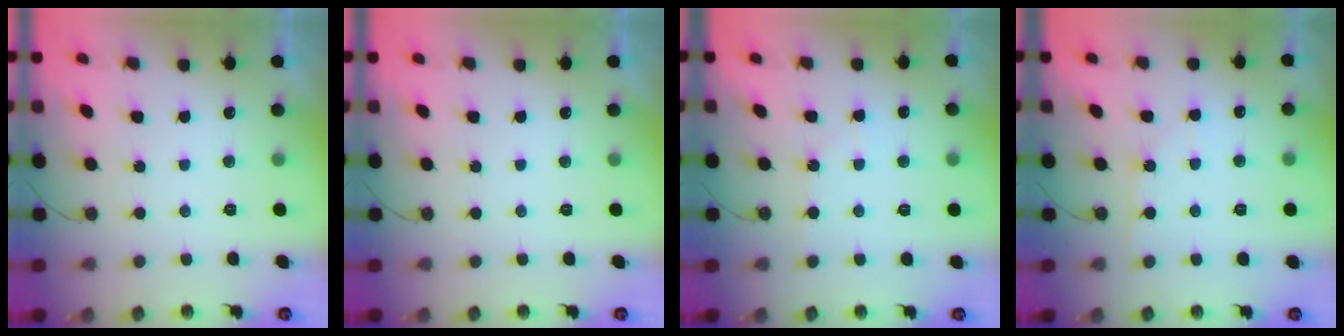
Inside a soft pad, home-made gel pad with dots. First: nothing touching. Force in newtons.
{"total": 0.0}
{"total": 4.7, "press": 4.7, "slide": 0.5}
{"total": 3.7, "press": 3.7, "slide": 0.5}